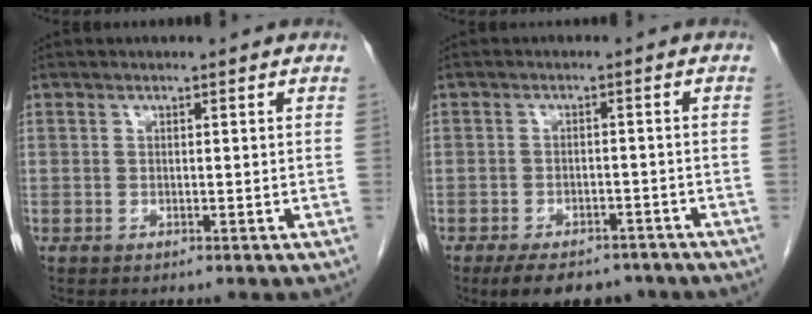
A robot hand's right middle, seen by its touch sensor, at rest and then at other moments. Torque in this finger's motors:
{"motor_torque": [0.75, -0.54, 0.28, 0.08]}